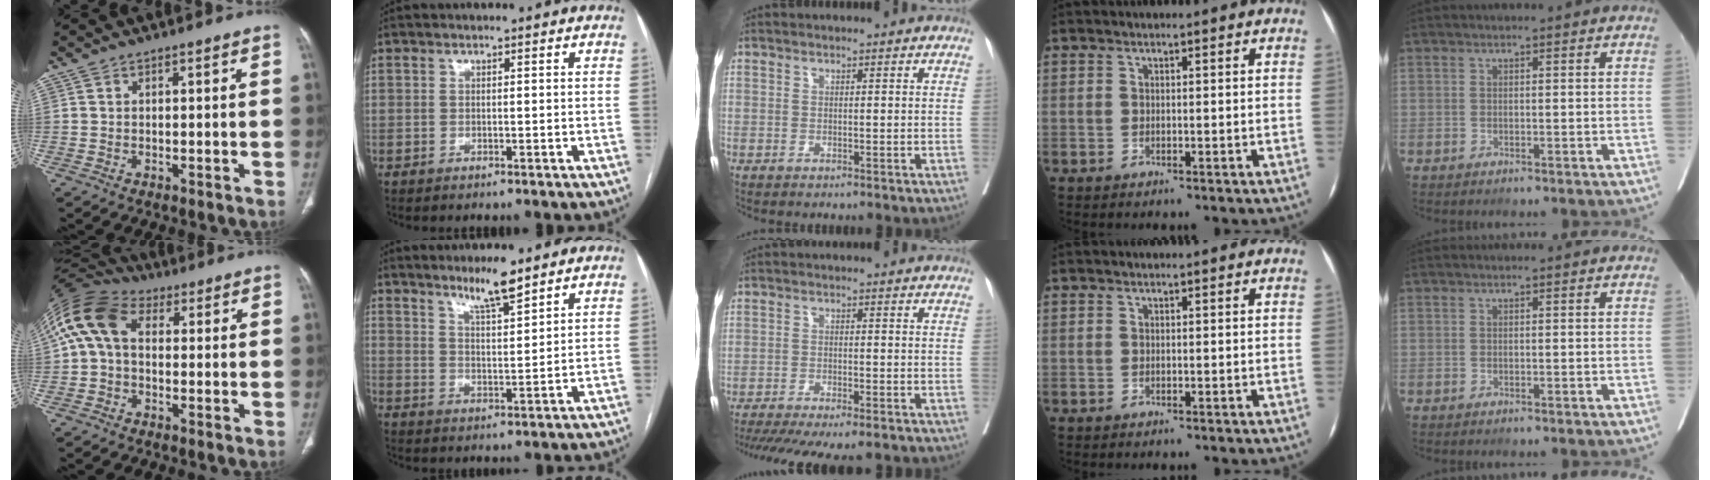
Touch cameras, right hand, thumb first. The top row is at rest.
{"thumb": {"total": 12.5, "force": [2.0, 8.5, 8.9], "torque": [-0.181, 0.041, 0.025]}, "index": {"total": 6.4, "force": [5.0, 0.4, 3.9], "torque": [-0.069, -0.007, 0.089]}, "middle": {"total": 16.8, "force": [-14.4, 3.1, 8.1], "torque": [-0.157, -0.027, -0.198]}}